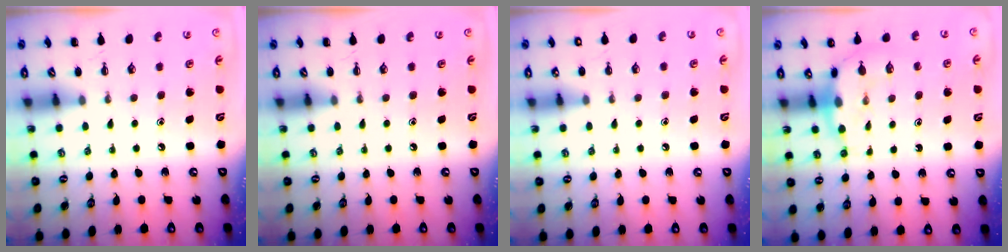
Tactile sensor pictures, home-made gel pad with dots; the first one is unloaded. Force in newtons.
{"total": 0.0}
{"total": 1.4, "press": 1.4, "slide": 0.1}
{"total": 7.3, "press": 7.2, "slide": 1.1}